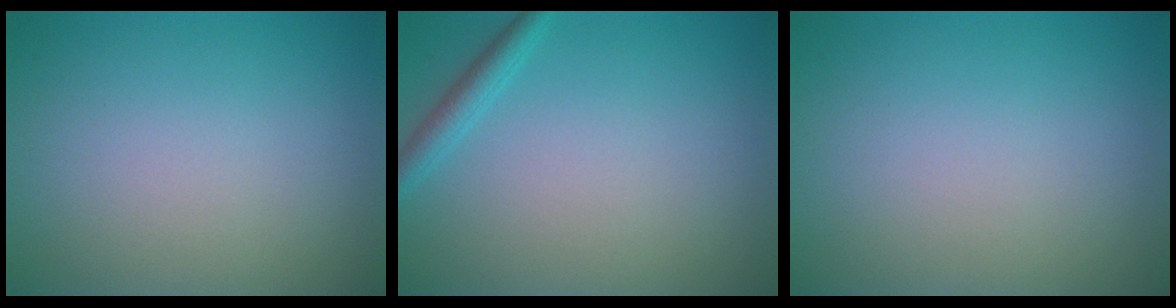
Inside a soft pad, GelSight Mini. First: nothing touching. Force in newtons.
{"total": 1.8, "press": 1.7, "slide": 0.1}
{"total": 0.0}